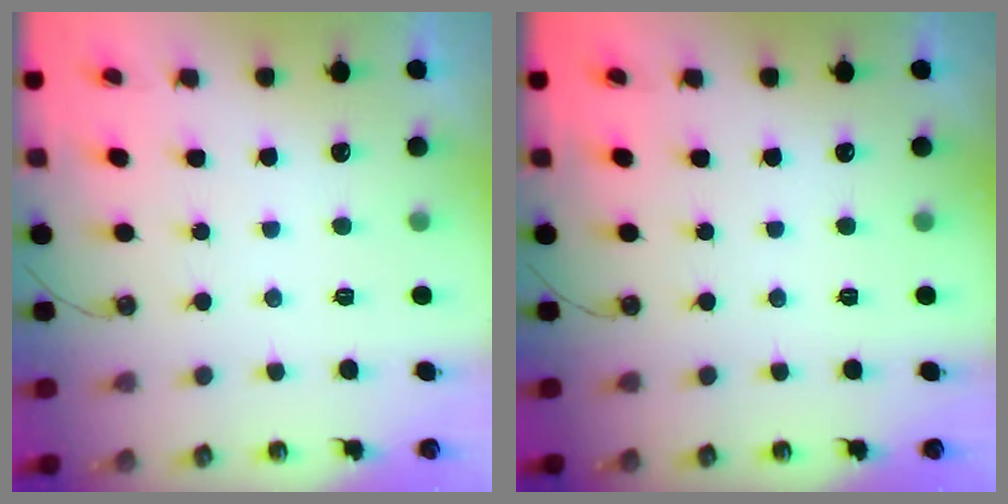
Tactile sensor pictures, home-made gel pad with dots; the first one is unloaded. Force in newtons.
{"total": 0.0}